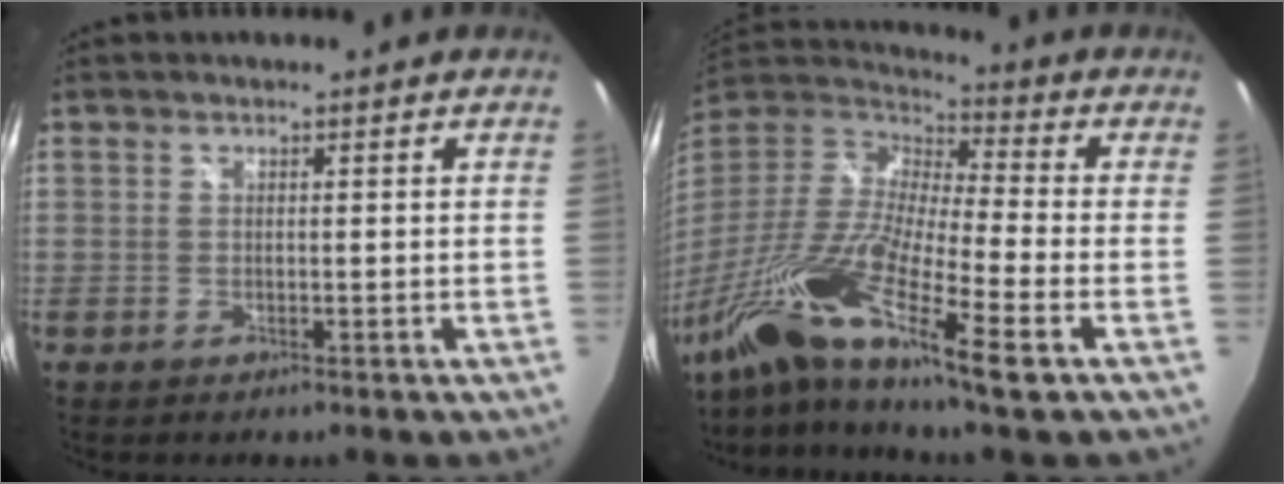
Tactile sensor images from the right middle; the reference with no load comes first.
{"total": 20.6, "force": [-12.1, 2.6, 16.5], "torque": [-0.314, -0.039, -0.244]}